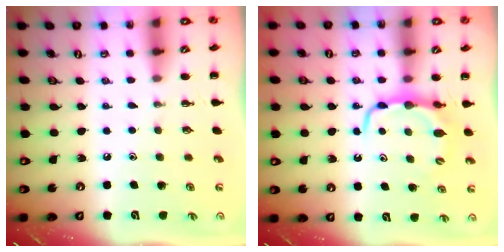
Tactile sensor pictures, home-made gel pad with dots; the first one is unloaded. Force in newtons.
{"total": 6.5, "press": 6.5, "slide": 0.3}